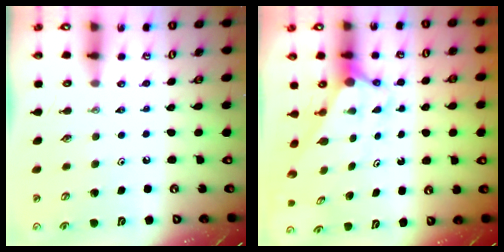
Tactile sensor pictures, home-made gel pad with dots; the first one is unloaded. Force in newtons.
{"total": 2.7, "press": 2.7, "slide": 0.0}